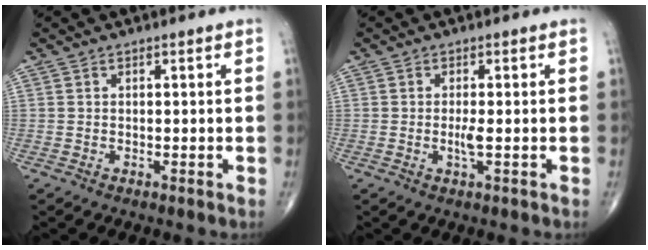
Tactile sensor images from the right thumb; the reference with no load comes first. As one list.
[{"total": 2.1, "force": [-0.3, 0.3, 2.0], "torque": [-0.043, -0.004, -0.007]}]